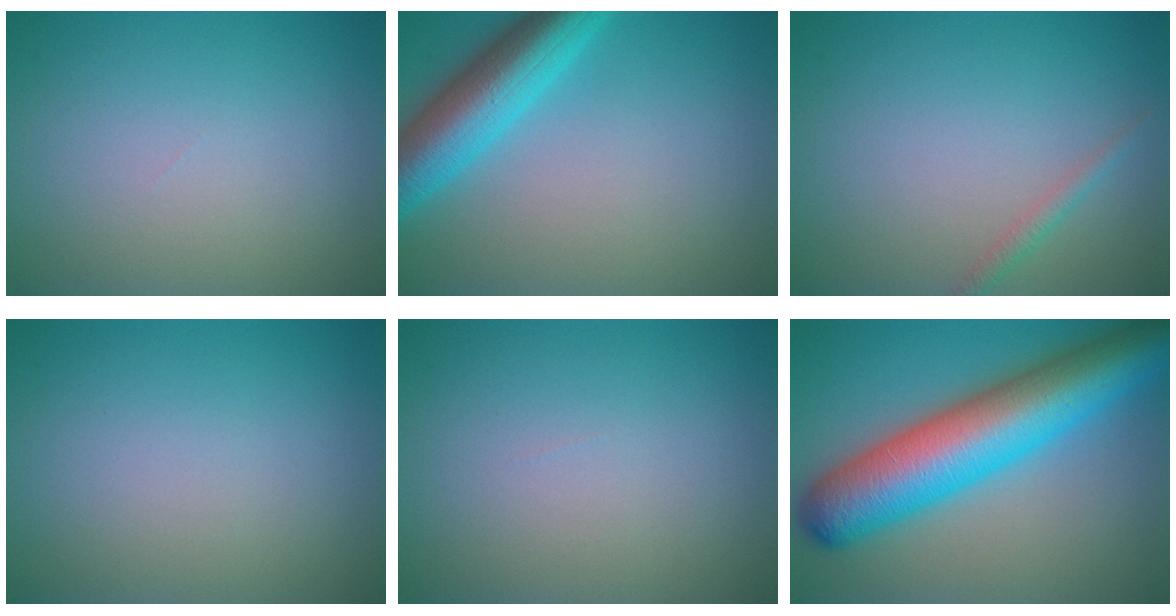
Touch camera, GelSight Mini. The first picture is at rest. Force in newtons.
{"total": 7.2, "press": 7.2, "slide": 0.2}
{"total": 1.2, "press": 1.2, "slide": 0.1}
{"total": 0.0}
{"total": 0.0}
{"total": 12.3, "press": 12.3, "slide": 0.3}